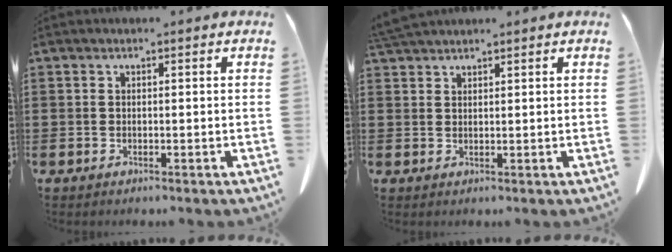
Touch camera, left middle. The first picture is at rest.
{"total": 2.7, "force": [2.6, 0.2, 0.8], "torque": [-0.024, -0.003, 0.052]}